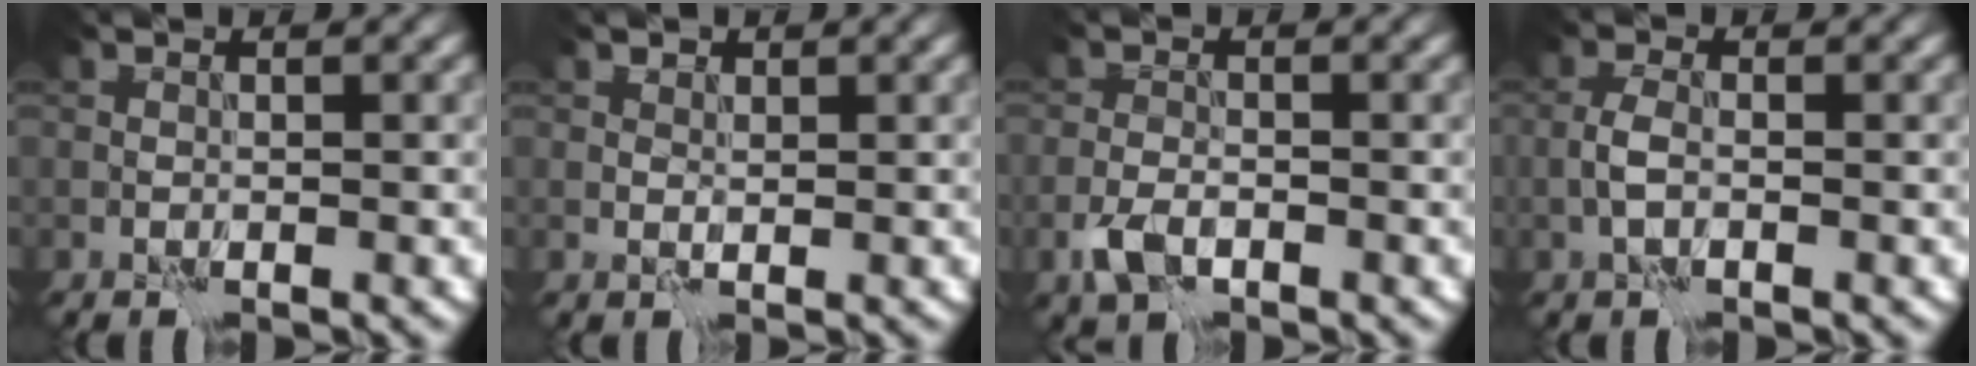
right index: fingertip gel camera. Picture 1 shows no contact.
{"total": 1.0, "force": [0.8, 0.6, 0.2], "torque": [-0.002, 0.000, 0.014]}
{"total": 2.2, "force": [-1.3, 1.1, 1.4], "torque": [-0.031, -0.003, -0.028]}
{"total": 1.6, "force": [-0.5, 0.7, 1.3], "torque": [-0.026, 0.003, -0.015]}